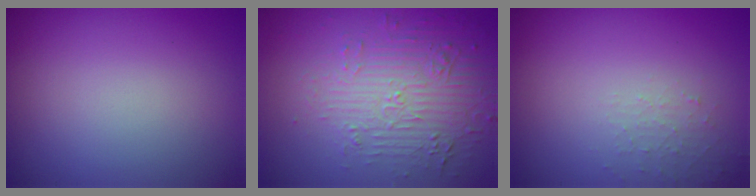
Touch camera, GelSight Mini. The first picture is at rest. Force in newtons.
{"total": 5.5, "press": 3.6, "slide": 4.1}
{"total": 1.3, "press": 1.3, "slide": 0.2}